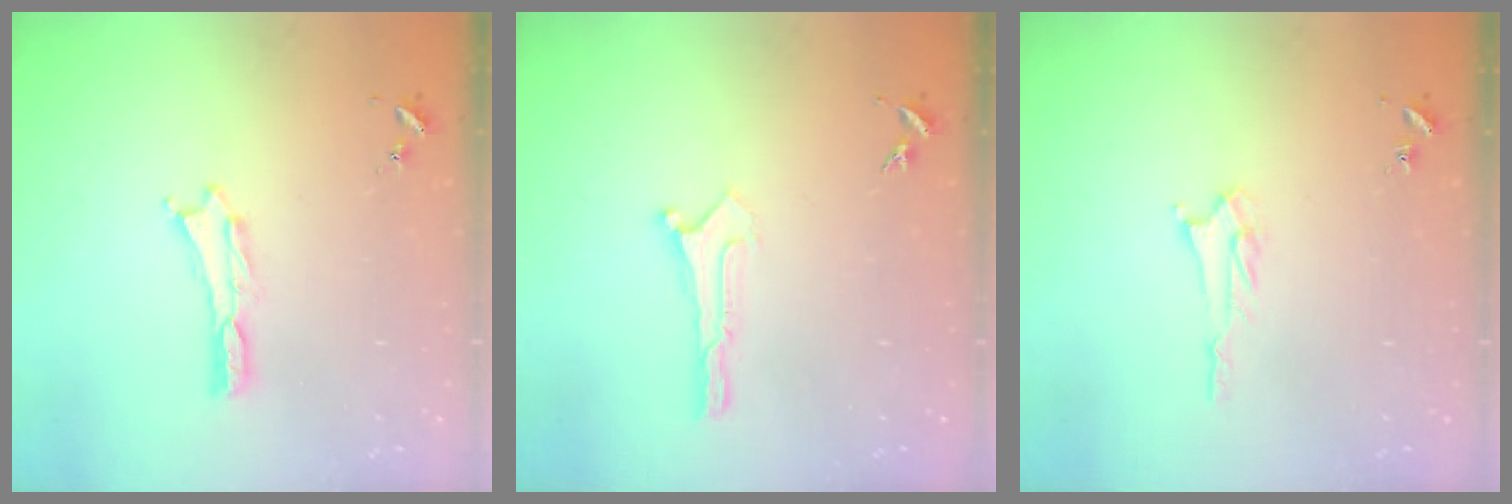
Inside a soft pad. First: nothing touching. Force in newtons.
{"total": 0.0}
{"total": 3.0, "press": 3.0, "slide": 0.3}